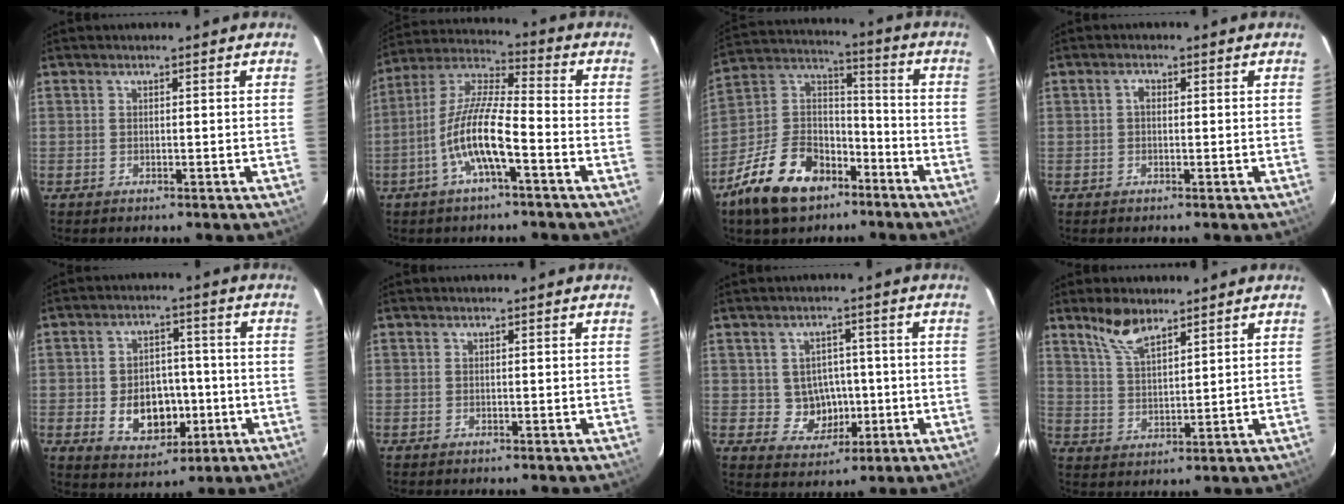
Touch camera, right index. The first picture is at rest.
{"total": 11.8, "force": [-4.7, 2.2, 10.6], "torque": [-0.219, 0.001, -0.093]}
{"total": 18.5, "force": [-11.4, 10.7, 10.0], "torque": [-0.223, 0.027, -0.188]}
{"total": 1.2, "force": [0.0, 0.9, 0.8], "torque": [-0.015, 0.007, -0.003]}
{"total": 10.3, "force": [-2.6, 7.6, 6.5], "torque": [-0.131, 0.006, -0.021]}
{"total": 0.0}
{"total": 6.3, "force": [-0.5, 6.0, 1.8], "torque": [-0.043, 0.014, 0.011]}
{"total": 6.8, "force": [5.2, 2.3, 3.7], "torque": [-0.070, 0.006, 0.107]}